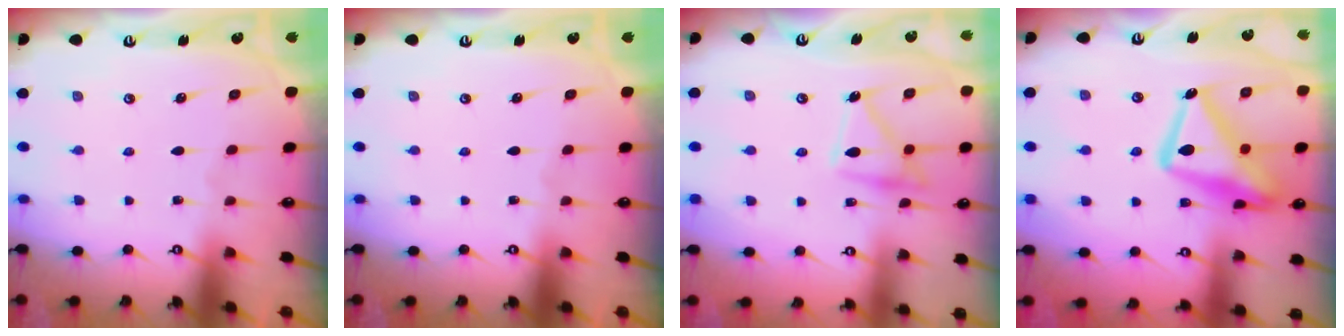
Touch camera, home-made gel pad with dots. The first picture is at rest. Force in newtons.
{"total": 0.0}
{"total": 14.8, "press": 14.7, "slide": 0.9}
{"total": 19.3, "press": 19.2, "slide": 1.5}